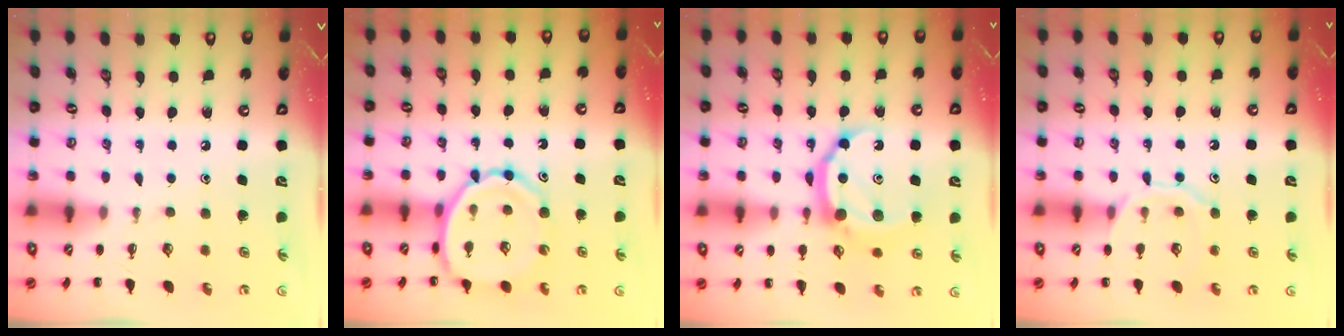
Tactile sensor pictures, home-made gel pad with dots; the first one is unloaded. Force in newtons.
{"total": 10.8, "press": 10.4, "slide": 2.8}
{"total": 11.6, "press": 11.6, "slide": 0.7}
{"total": 10.0, "press": 10.0, "slide": 0.6}